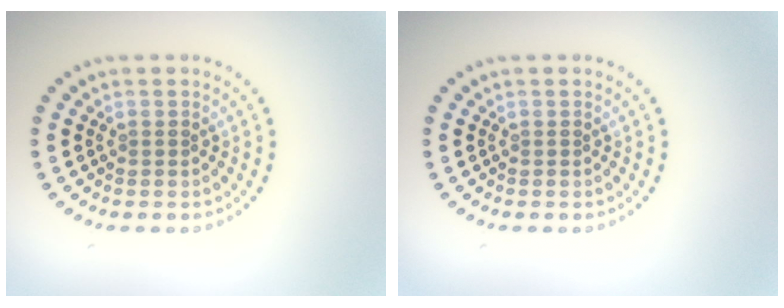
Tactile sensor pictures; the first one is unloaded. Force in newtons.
{"total": 0.0}